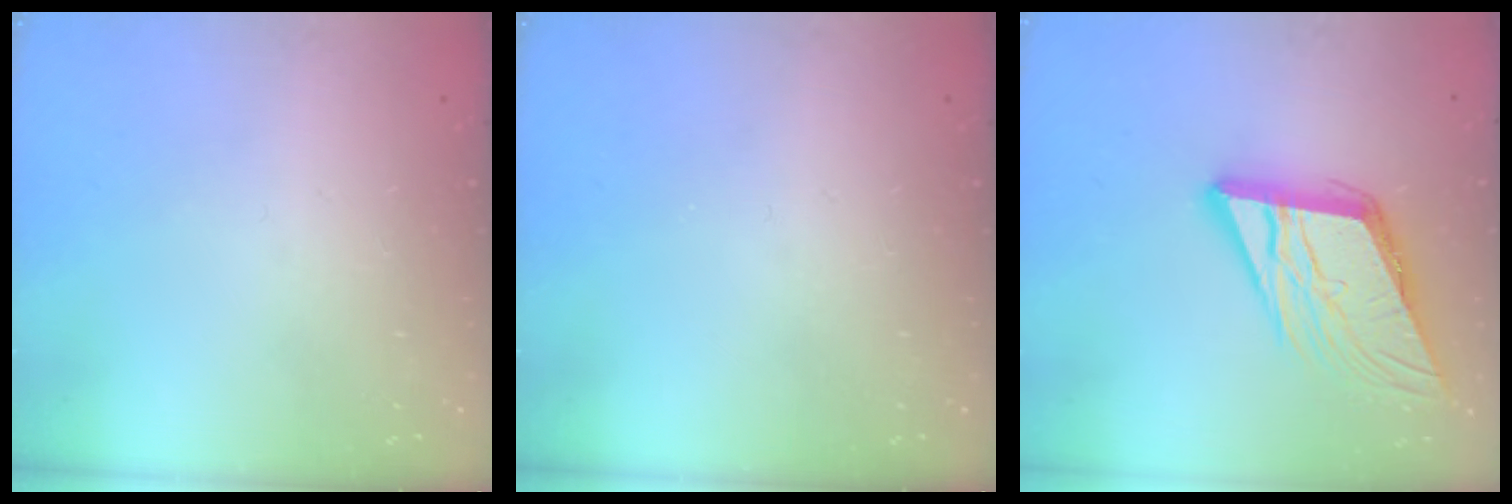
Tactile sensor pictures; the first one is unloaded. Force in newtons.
{"total": 0.0}
{"total": 13.7, "press": 13.5, "slide": 2.4}